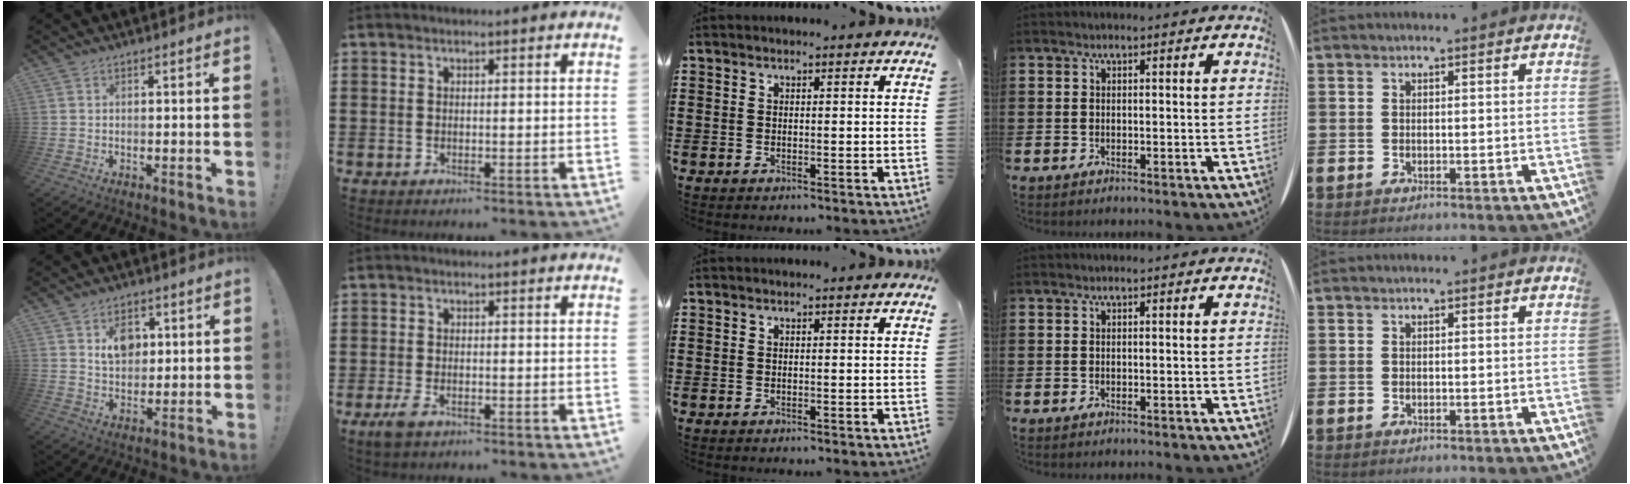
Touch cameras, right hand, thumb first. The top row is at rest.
{"thumb": {"total": 7.5, "force": [2.8, 5.8, 3.9], "torque": [-0.047, -0.008, 0.047]}, "index": {"total": 2.0, "force": [-1.3, 0.7, 1.4], "torque": [-0.041, -0.006, -0.030]}}